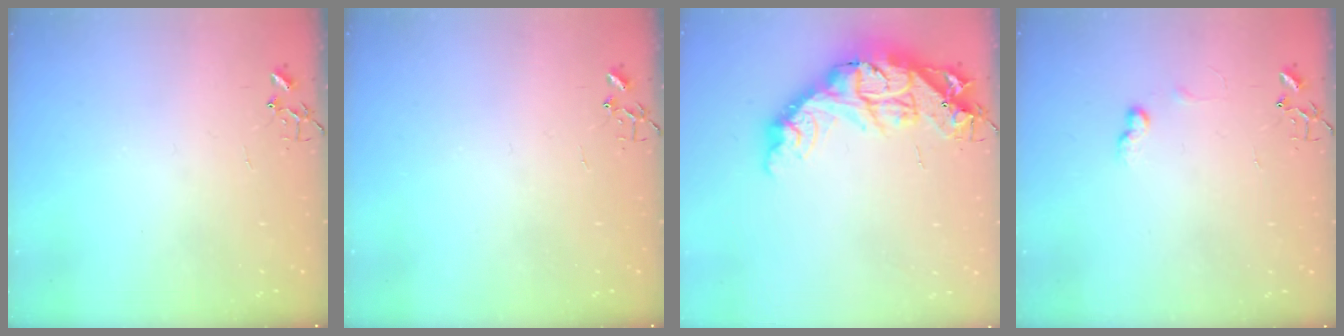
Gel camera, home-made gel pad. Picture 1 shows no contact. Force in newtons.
{"total": 0.0}
{"total": 21.4, "press": 21.3, "slide": 2.0}
{"total": 6.7, "press": 6.6, "slide": 0.9}